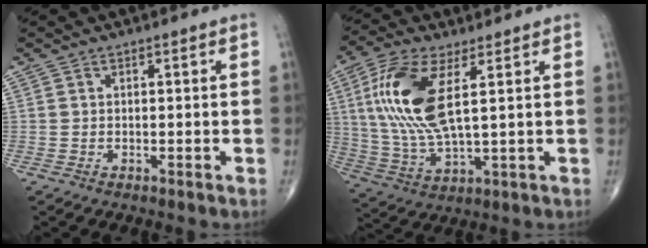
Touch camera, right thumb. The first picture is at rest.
{"total": 15.3, "force": [4.0, 5.4, 13.7], "torque": [-0.306, -0.012, 0.081]}